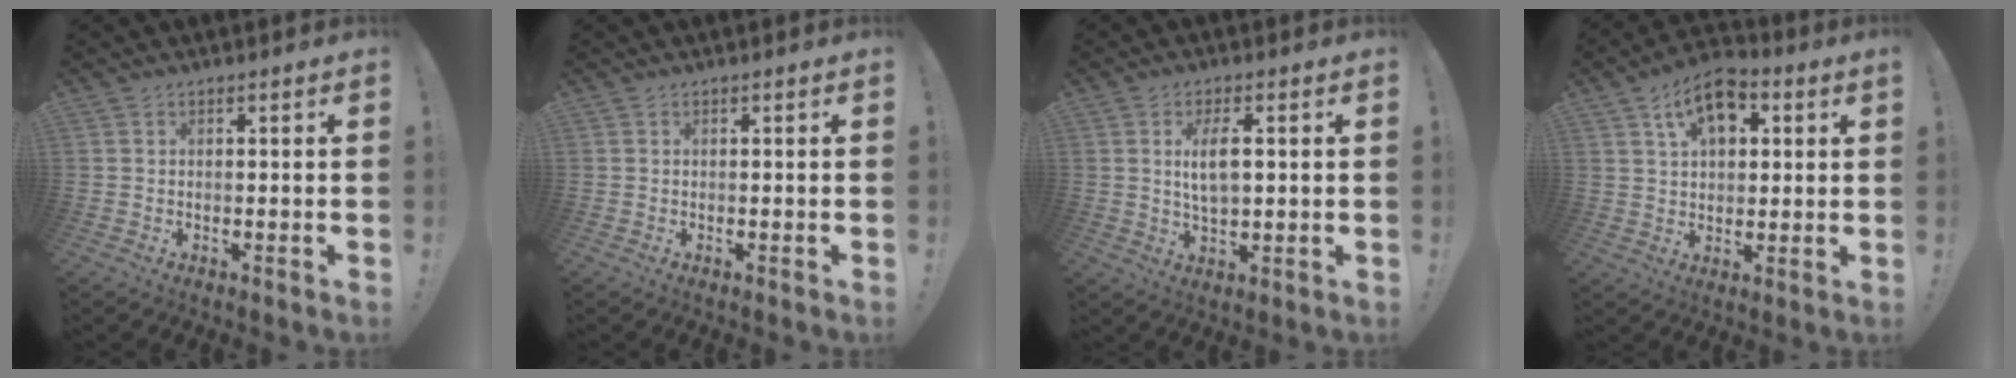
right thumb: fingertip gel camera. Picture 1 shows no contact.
{"total": 0.0}
{"total": 7.0, "force": [1.4, 2.7, 6.3], "torque": [-0.110, -0.004, 0.018]}
{"total": 10.6, "force": [4.7, 6.6, 6.9], "torque": [-0.103, -0.007, 0.085]}